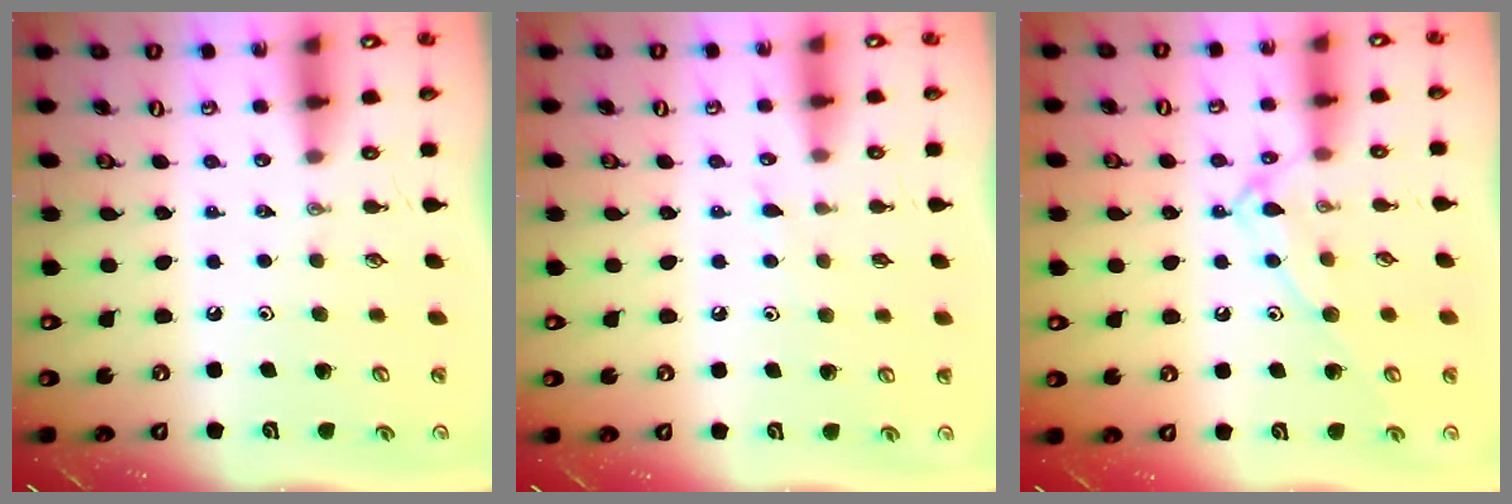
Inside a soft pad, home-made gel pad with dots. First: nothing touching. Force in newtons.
{"total": 5.4, "press": 5.4, "slide": 0.5}
{"total": 10.3, "press": 10.3, "slide": 0.1}